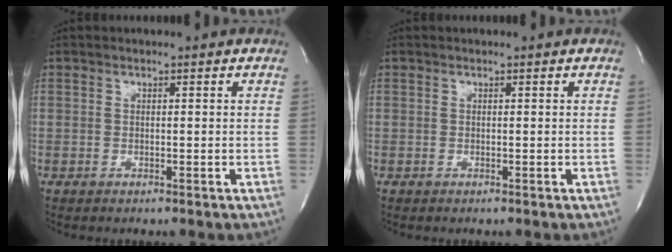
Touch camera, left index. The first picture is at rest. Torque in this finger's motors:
{"motor_torque": [0.00, 0.00, -0.02, 0.00]}